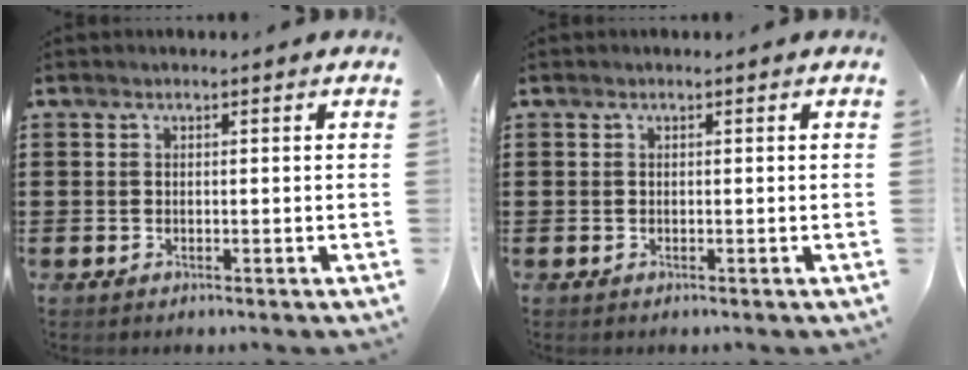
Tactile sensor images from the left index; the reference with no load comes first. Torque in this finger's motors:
{"motor_torque": [0.00, 0.00, -0.01, 0.00]}